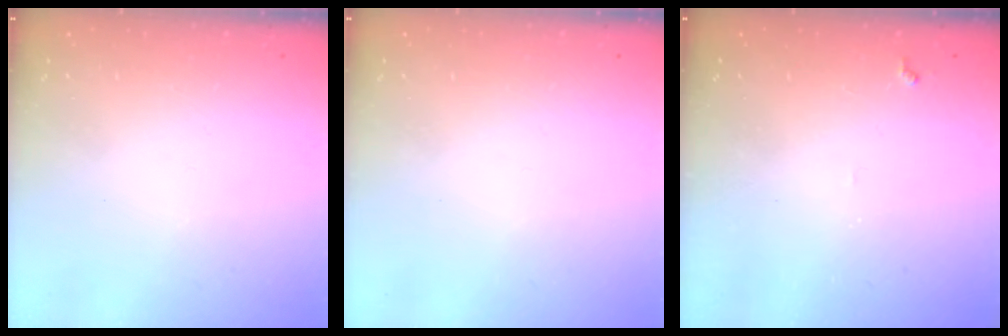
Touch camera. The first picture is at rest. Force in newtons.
{"total": 0.0}
{"total": 4.9, "press": 4.8, "slide": 0.4}